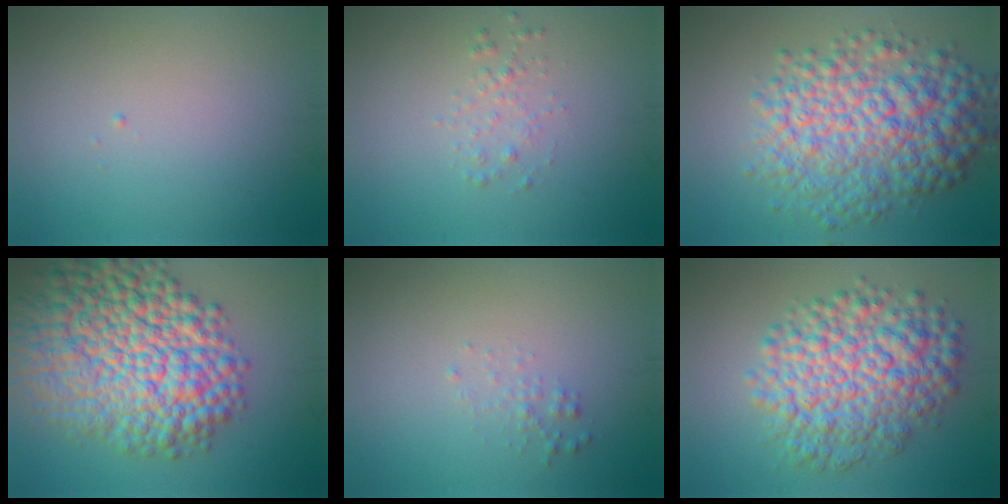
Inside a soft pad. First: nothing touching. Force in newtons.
{"total": 1.2, "press": 1.2, "slide": 0.0}
{"total": 9.3, "press": 9.3, "slide": 0.1}
{"total": 14.6, "press": 14.6, "slide": 0.5}
{"total": 0.9, "press": 0.9, "slide": 0.1}
{"total": 8.8, "press": 8.8, "slide": 0.1}